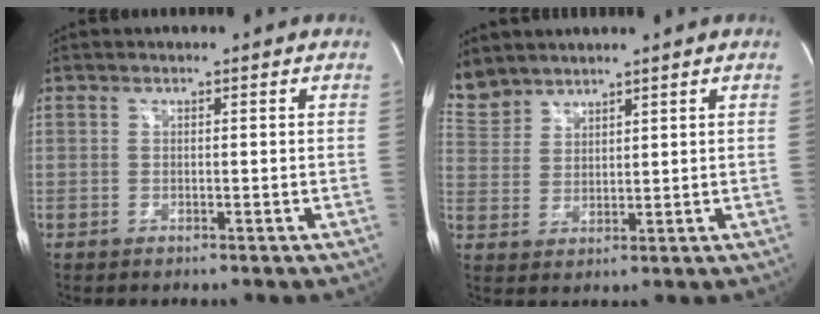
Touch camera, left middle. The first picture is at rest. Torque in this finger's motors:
{"motor_torque": [0.61, -0.78, 0.02, 0.02]}